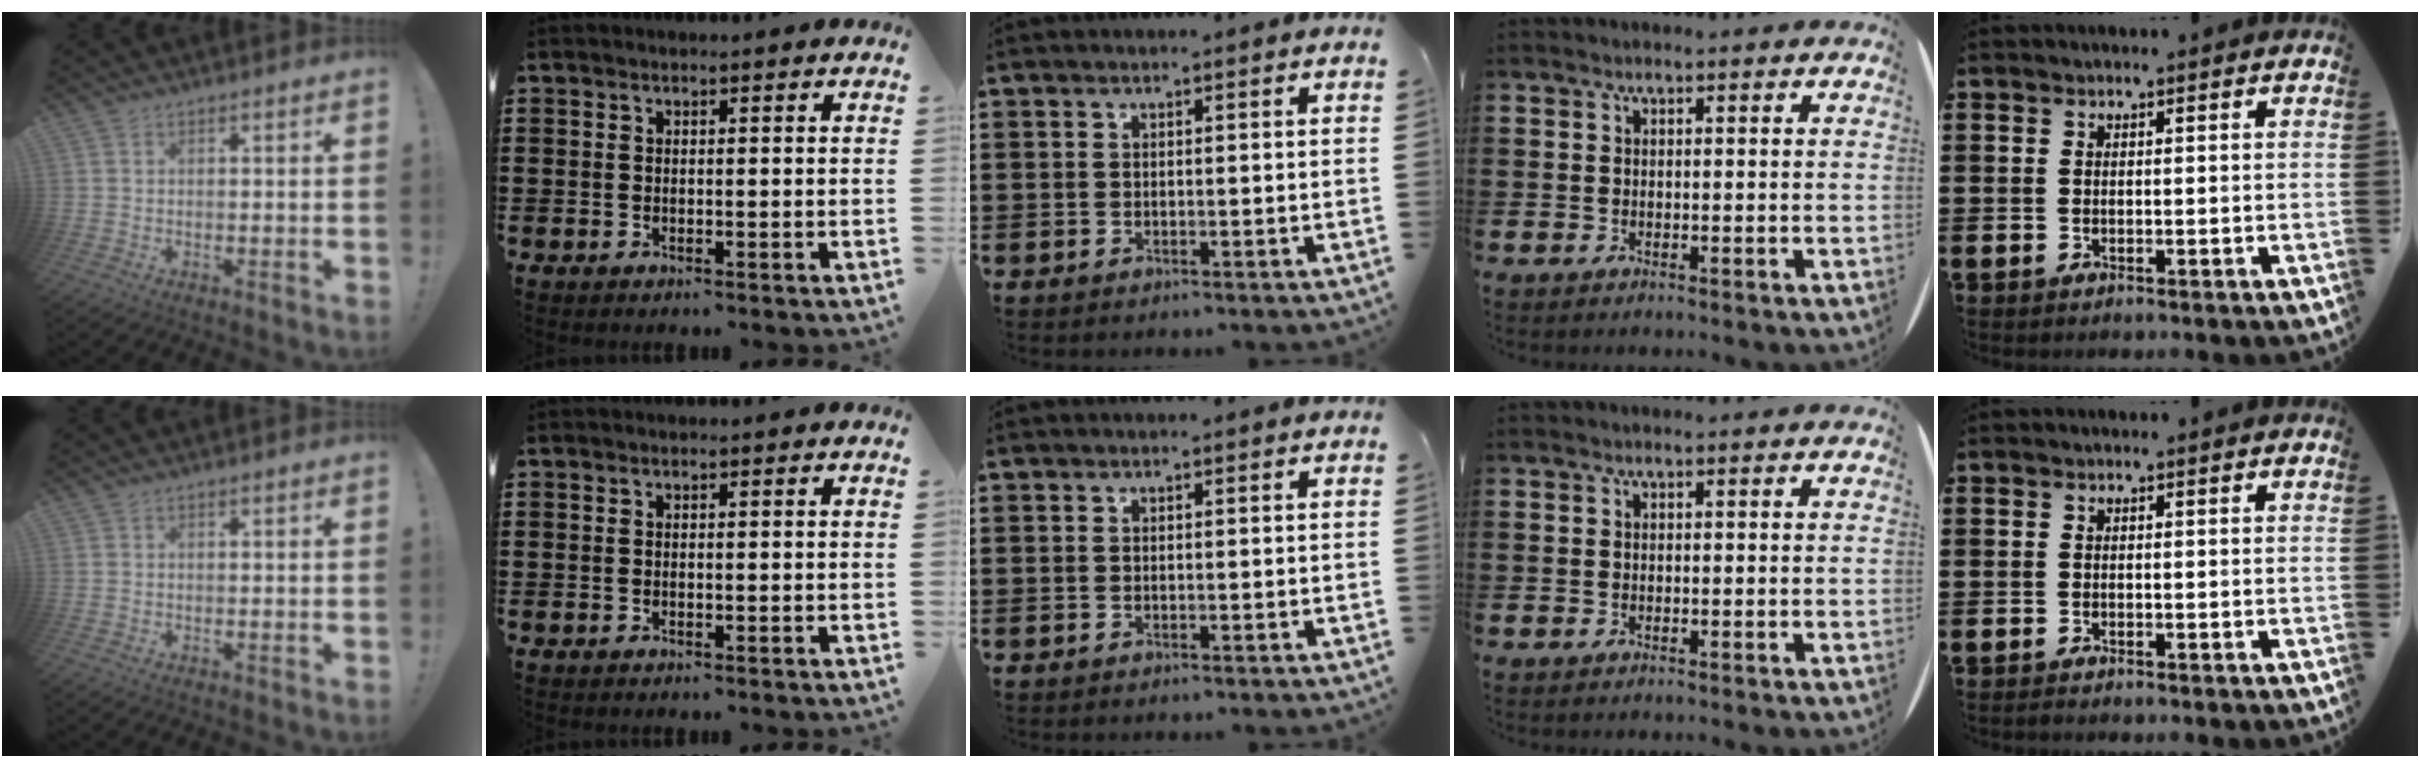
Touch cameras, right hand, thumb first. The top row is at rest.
{}